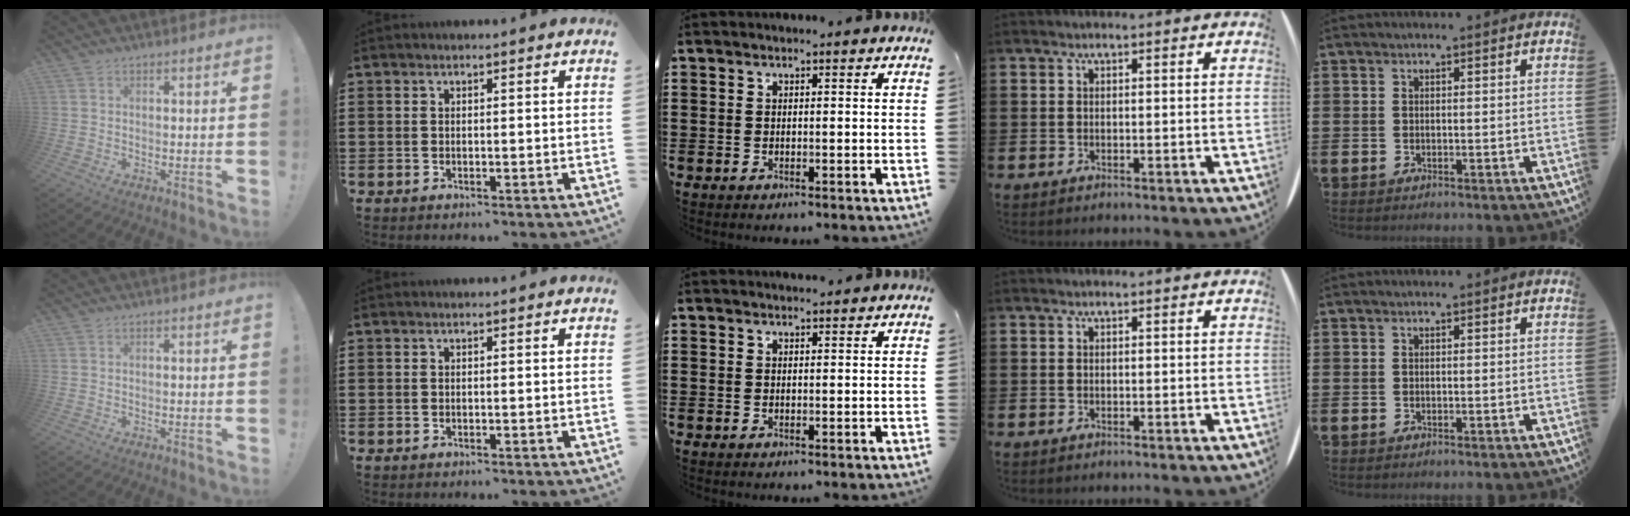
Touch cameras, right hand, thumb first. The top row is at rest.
{"middle": {"total": 0.6, "force": [0.6, 0.3, 0.0], "torque": [-0.002, 0.000, 0.011]}}